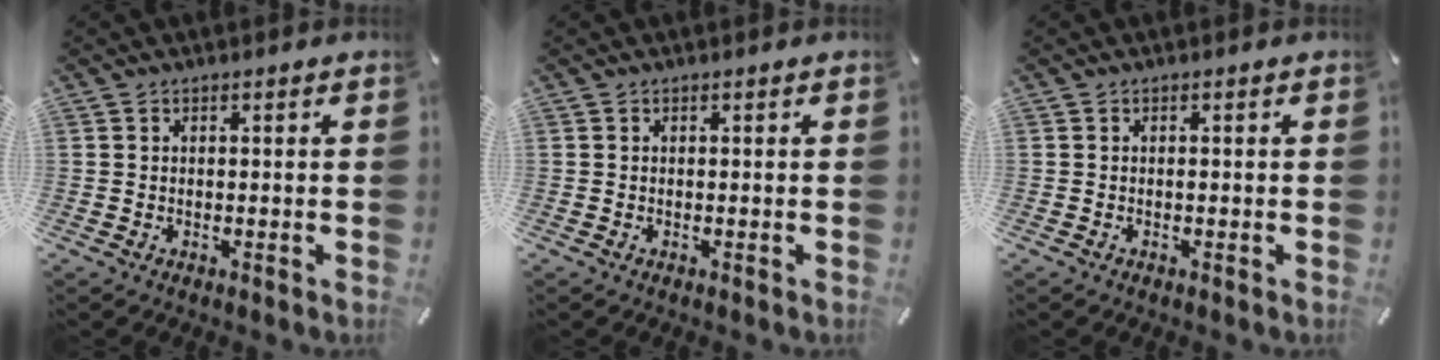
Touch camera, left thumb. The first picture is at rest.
{"total": 0.0}
{"total": 0.0}